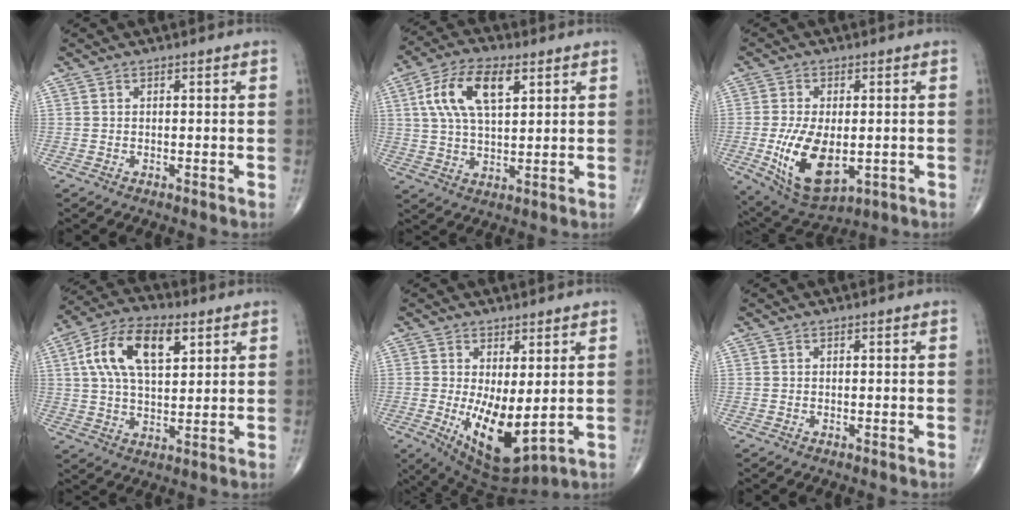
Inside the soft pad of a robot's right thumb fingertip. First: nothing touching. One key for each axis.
{"total": 12.4, "fx": 4.4, "fy": 5.9, "fz": 10.0, "tx": -0.189, "ty": 0.002, "tz": 0.080}
{"total": 13.4, "fx": -2.4, "fy": 7.0, "fz": 11.1, "tx": -0.199, "ty": -0.015, "tz": -0.023}
{"total": 14.6, "fx": 5.1, "fy": 7.4, "fz": 11.5, "tx": -0.202, "ty": 0.006, "tz": 0.088}
{"total": 11.2, "fx": -0.8, "fy": 4.6, "fz": 10.2, "tx": -0.166, "ty": -0.029, "tz": 0.007}
{"total": 0.0}